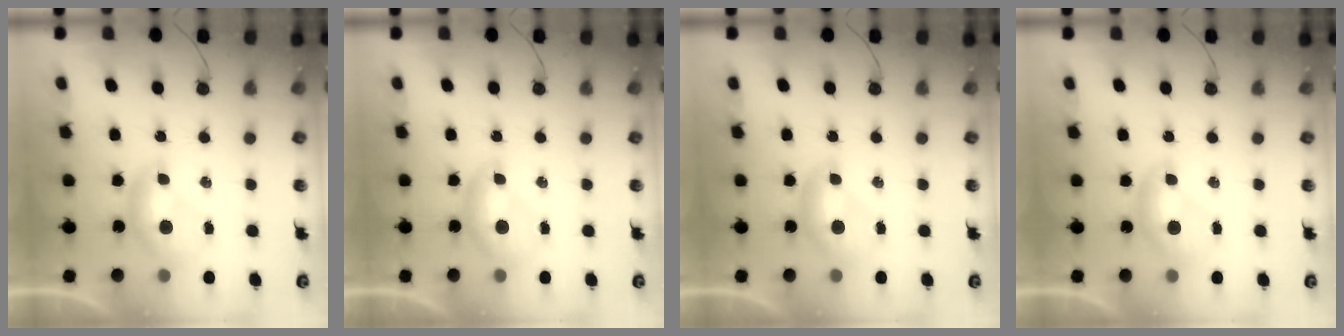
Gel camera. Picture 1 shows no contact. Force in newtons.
{"total": 0.0}
{"total": 0.0}
{"total": 0.0}